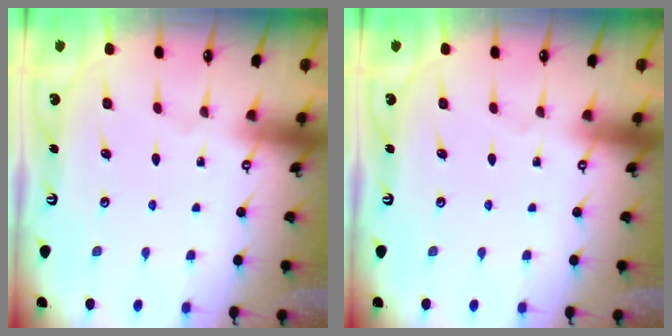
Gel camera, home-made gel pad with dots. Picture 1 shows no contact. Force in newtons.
{"total": 0.0}